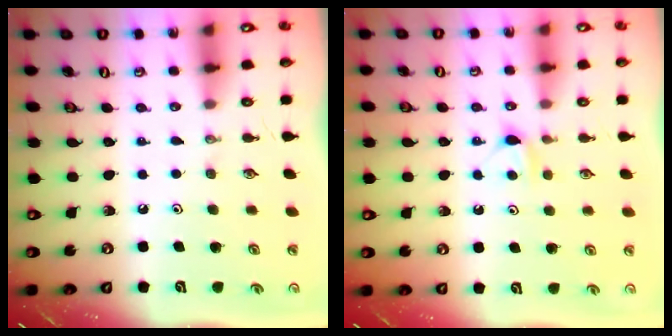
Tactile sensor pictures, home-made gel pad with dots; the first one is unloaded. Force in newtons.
{"total": 4.2, "press": 4.2, "slide": 0.5}